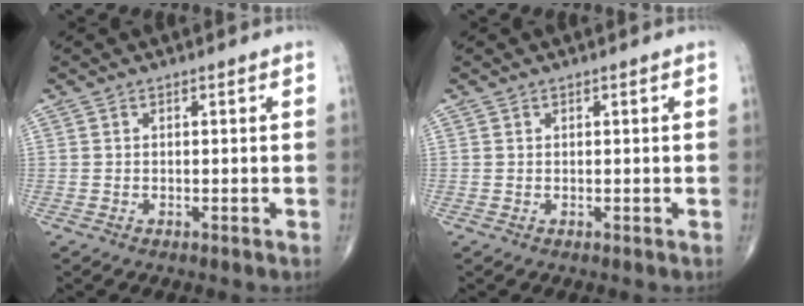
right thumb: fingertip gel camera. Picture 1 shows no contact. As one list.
[{"total": 0.0}]